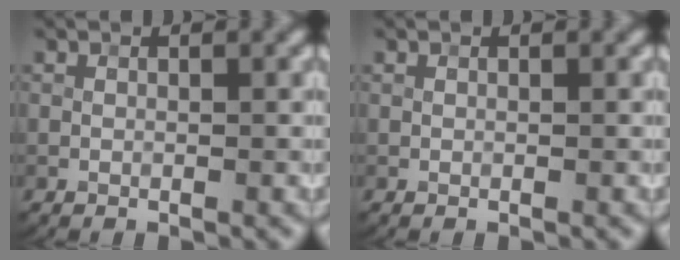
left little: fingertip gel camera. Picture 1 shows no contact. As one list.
[{"total": 0.0}]